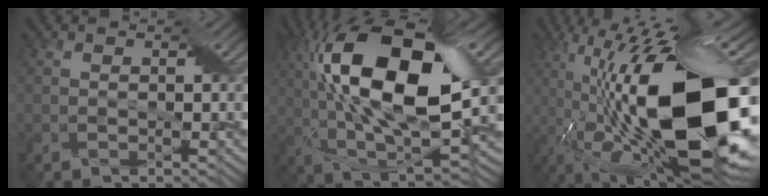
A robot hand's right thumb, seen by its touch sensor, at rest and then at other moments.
{"total": 19.1, "force": [3.8, 8.2, 16.8], "torque": [-0.313, 0.023, 0.055]}
{"total": 21.7, "force": [-1.3, 8.2, 20.0], "torque": [-0.350, 0.006, -0.032]}